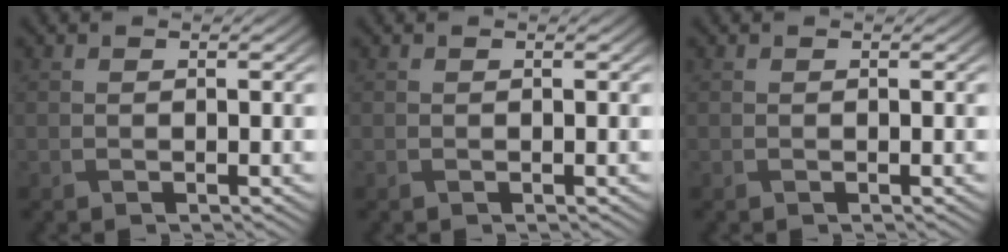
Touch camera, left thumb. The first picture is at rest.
{"total": 0.0}
{"total": 0.0}